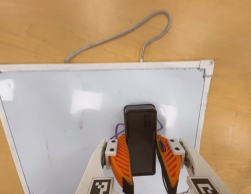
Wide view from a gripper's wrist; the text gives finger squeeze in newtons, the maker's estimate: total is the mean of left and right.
{"total": 13.6, "left": 13.2, "right": 14.0}